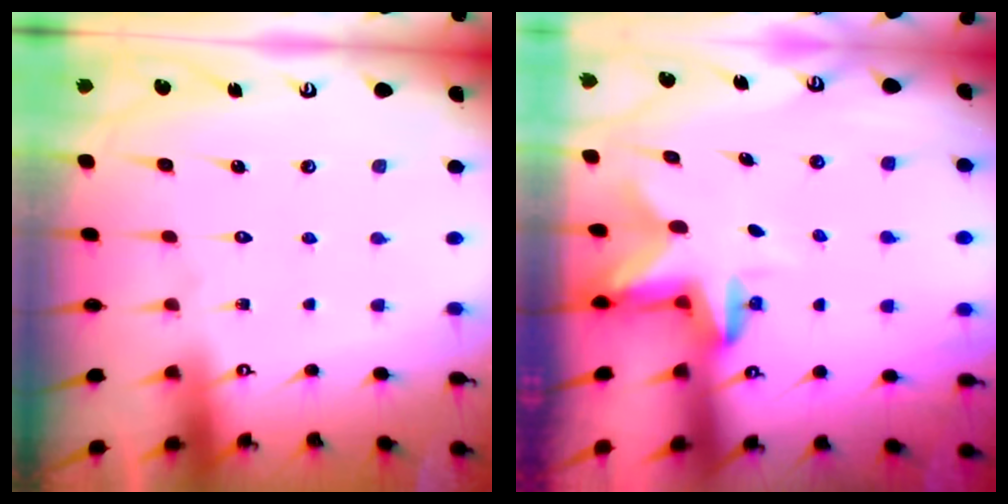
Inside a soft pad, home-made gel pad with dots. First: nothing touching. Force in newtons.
{"total": 2.5, "press": 2.4, "slide": 0.4}